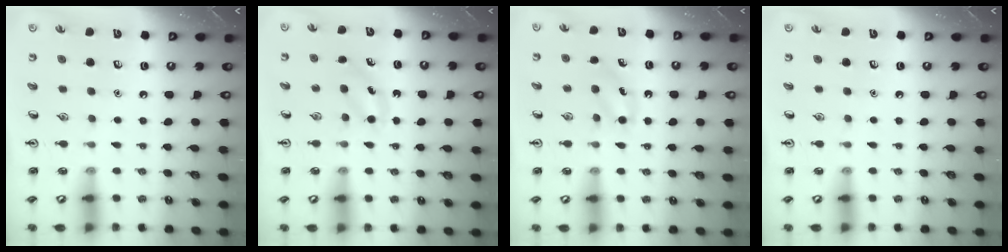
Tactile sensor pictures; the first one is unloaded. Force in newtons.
{"total": 3.5, "press": 3.2, "slide": 1.2}
{"total": 5.3, "press": 5.0, "slide": 1.7}
{"total": 0.0}